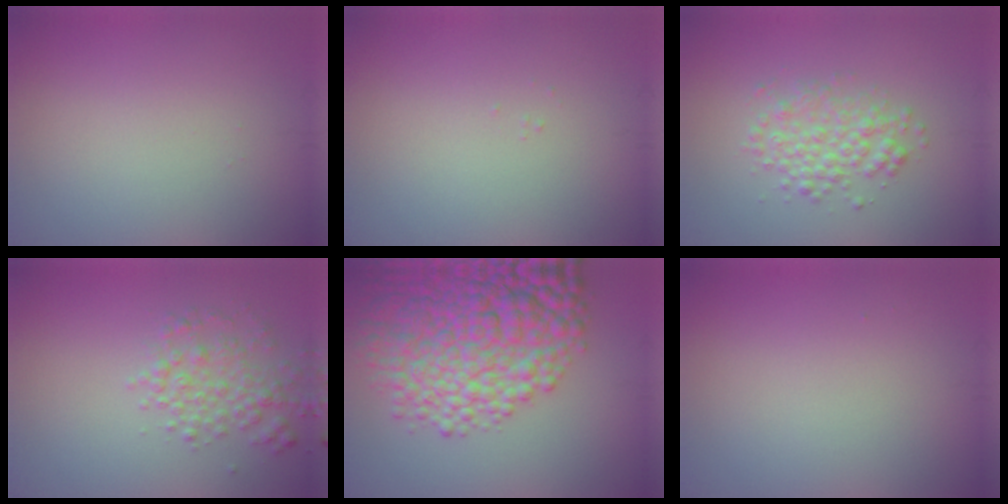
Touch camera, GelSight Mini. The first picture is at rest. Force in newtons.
{"total": 0.0}
{"total": 3.0, "press": 3.0, "slide": 0.1}
{"total": 2.9, "press": 2.9, "slide": 0.1}
{"total": 11.4, "press": 11.4, "slide": 0.3}
{"total": 0.0}